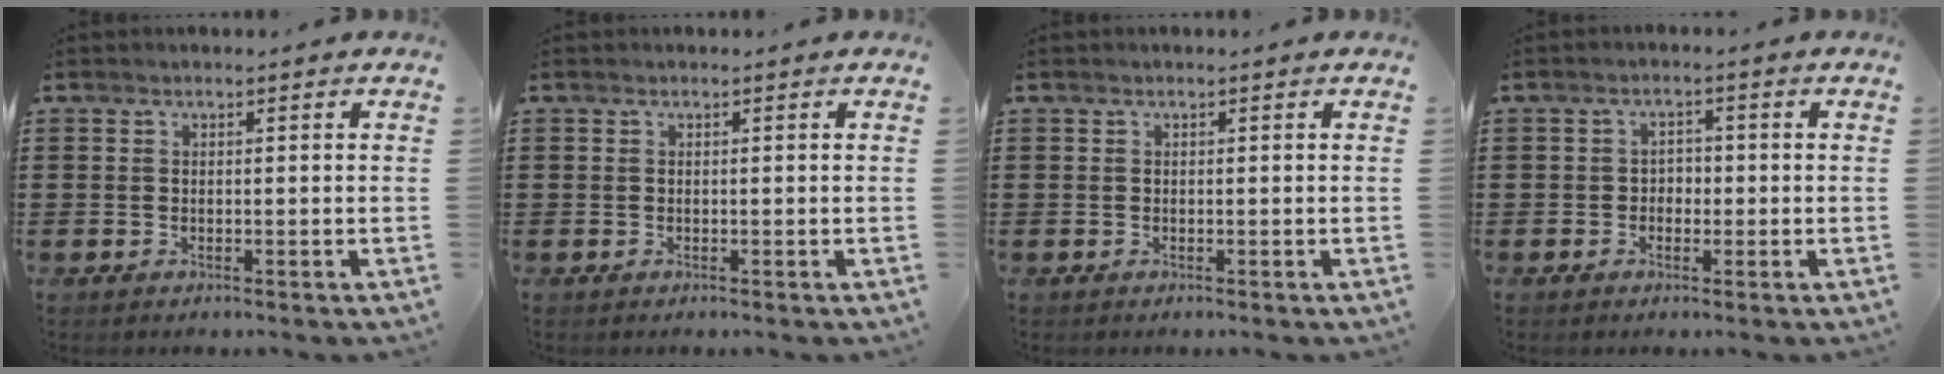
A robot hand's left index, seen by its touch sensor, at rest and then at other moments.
{"total": 0.0}
{"total": 0.0}
{"total": 1.9, "force": [-0.7, 1.4, 1.1], "torque": [-0.023, 0.005, -0.018]}